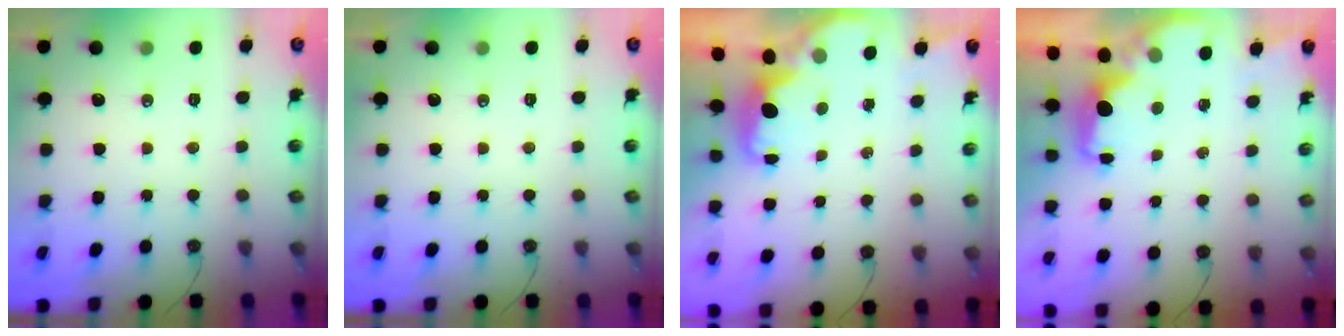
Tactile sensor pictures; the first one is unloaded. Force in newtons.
{"total": 0.0}
{"total": 1.2, "press": 1.0, "slide": 0.6}
{"total": 2.1, "press": 1.9, "slide": 0.8}